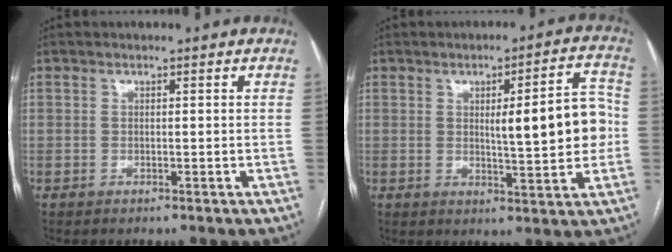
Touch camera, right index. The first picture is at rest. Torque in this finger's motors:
{"motor_torque": [0.30, 0.03, 0.23, 0.08]}